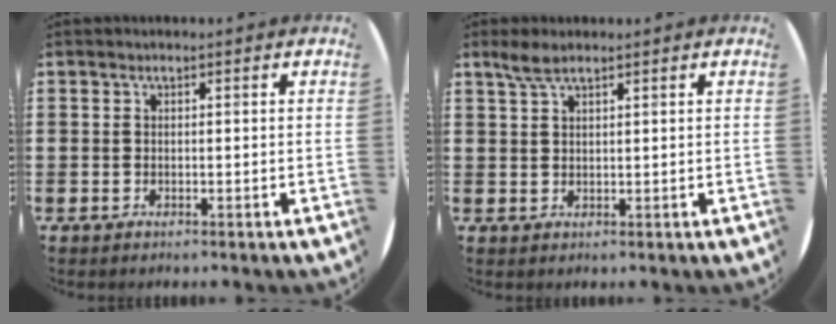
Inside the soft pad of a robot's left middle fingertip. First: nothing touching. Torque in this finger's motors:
{"motor_torque": [0.46, -0.32, 0.05, 0.00]}